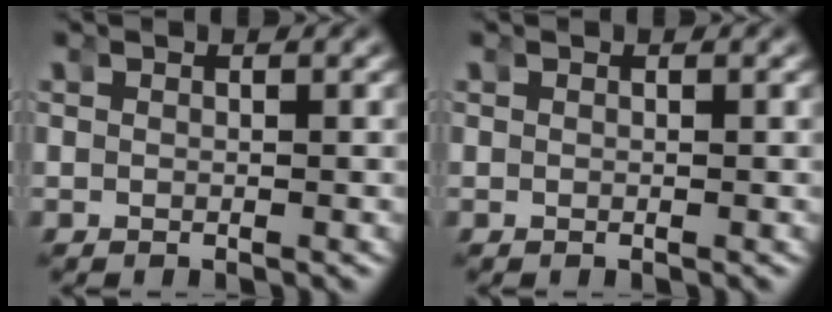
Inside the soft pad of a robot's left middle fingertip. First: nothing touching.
{"total": 0.0}